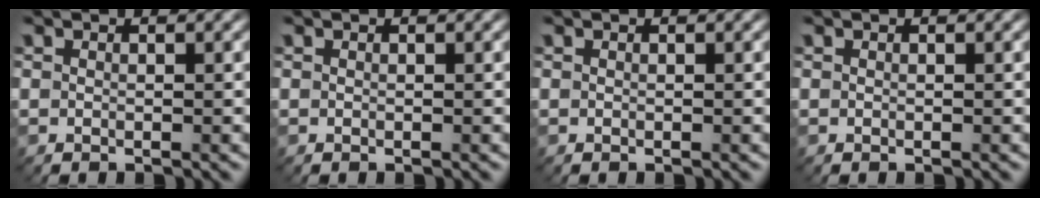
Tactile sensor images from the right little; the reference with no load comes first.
{"total": 0.0}
{"total": 0.0}
{"total": 0.0}